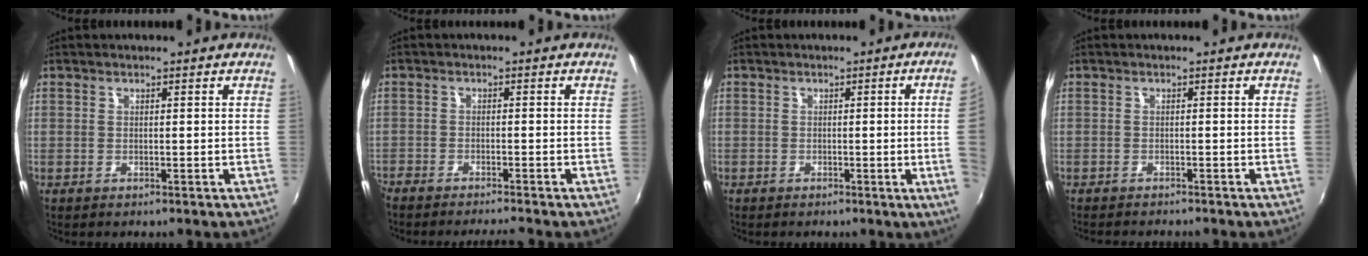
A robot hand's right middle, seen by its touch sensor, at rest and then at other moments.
{"total": 4.9, "force": [-4.6, 0.1, 1.7], "torque": [-0.055, -0.014, -0.080]}
{"total": 5.6, "force": [-0.1, -1.9, 5.2], "torque": [-0.076, -0.010, 0.001]}
{"total": 3.3, "force": [-3.1, 0.3, 1.1], "torque": [-0.029, -0.014, -0.051]}